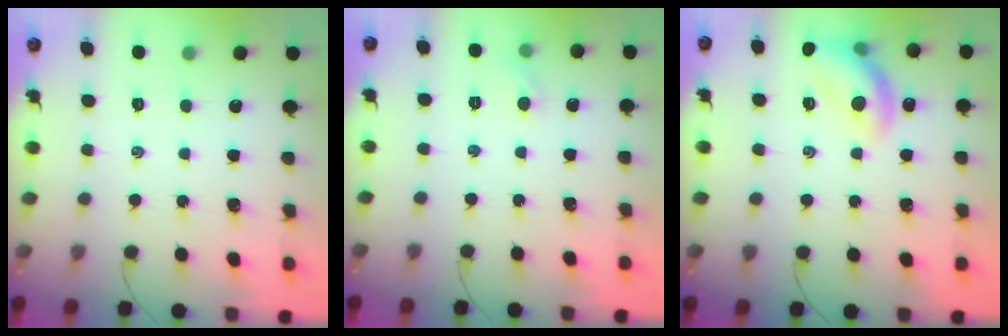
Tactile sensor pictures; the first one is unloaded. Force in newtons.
{"total": 3.5, "press": 3.3, "slide": 1.1}
{"total": 13.7, "press": 13.5, "slide": 2.2}